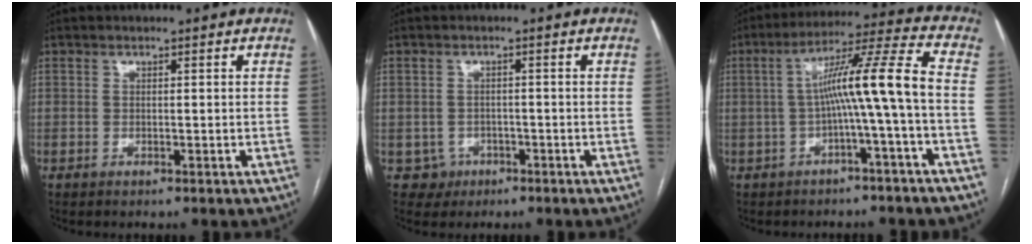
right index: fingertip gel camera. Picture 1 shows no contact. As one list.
[{"total": 3.0, "force": [-1.1, 2.8, -0.2], "torque": [0.012, 0.013, -0.015]}, {"total": 10.3, "force": [-1.3, -1.5, 10.1], "torque": [-0.166, 0.031, -0.020]}]